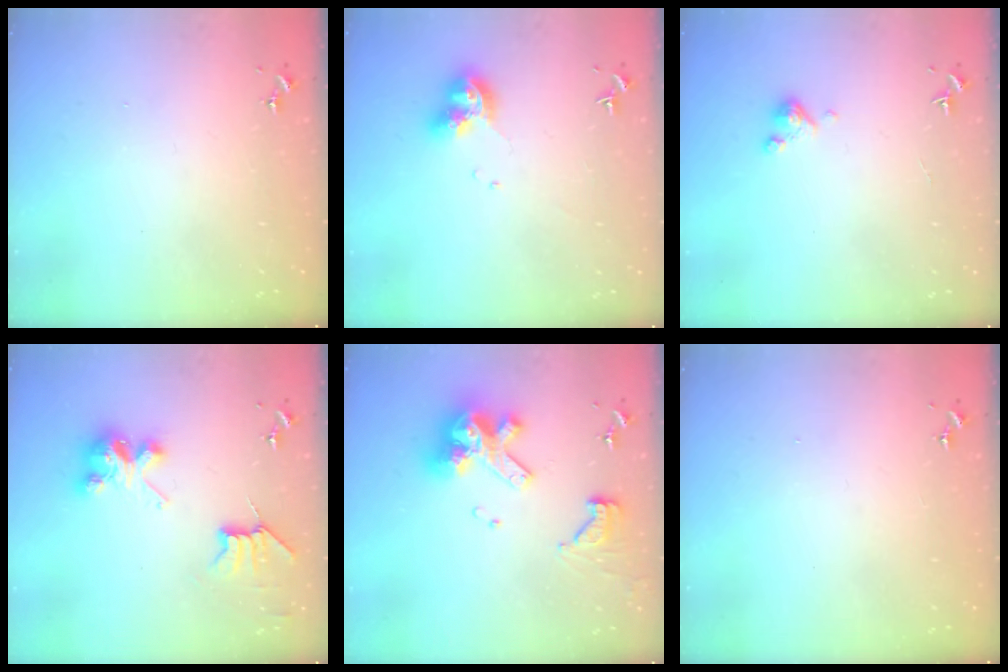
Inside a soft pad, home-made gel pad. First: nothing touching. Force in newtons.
{"total": 10.2, "press": 10.2, "slide": 1.1}
{"total": 4.1, "press": 4.1, "slide": 0.3}
{"total": 8.3, "press": 8.3, "slide": 0.1}
{"total": 20.0, "press": 19.8, "slide": 2.3}
{"total": 0.0}